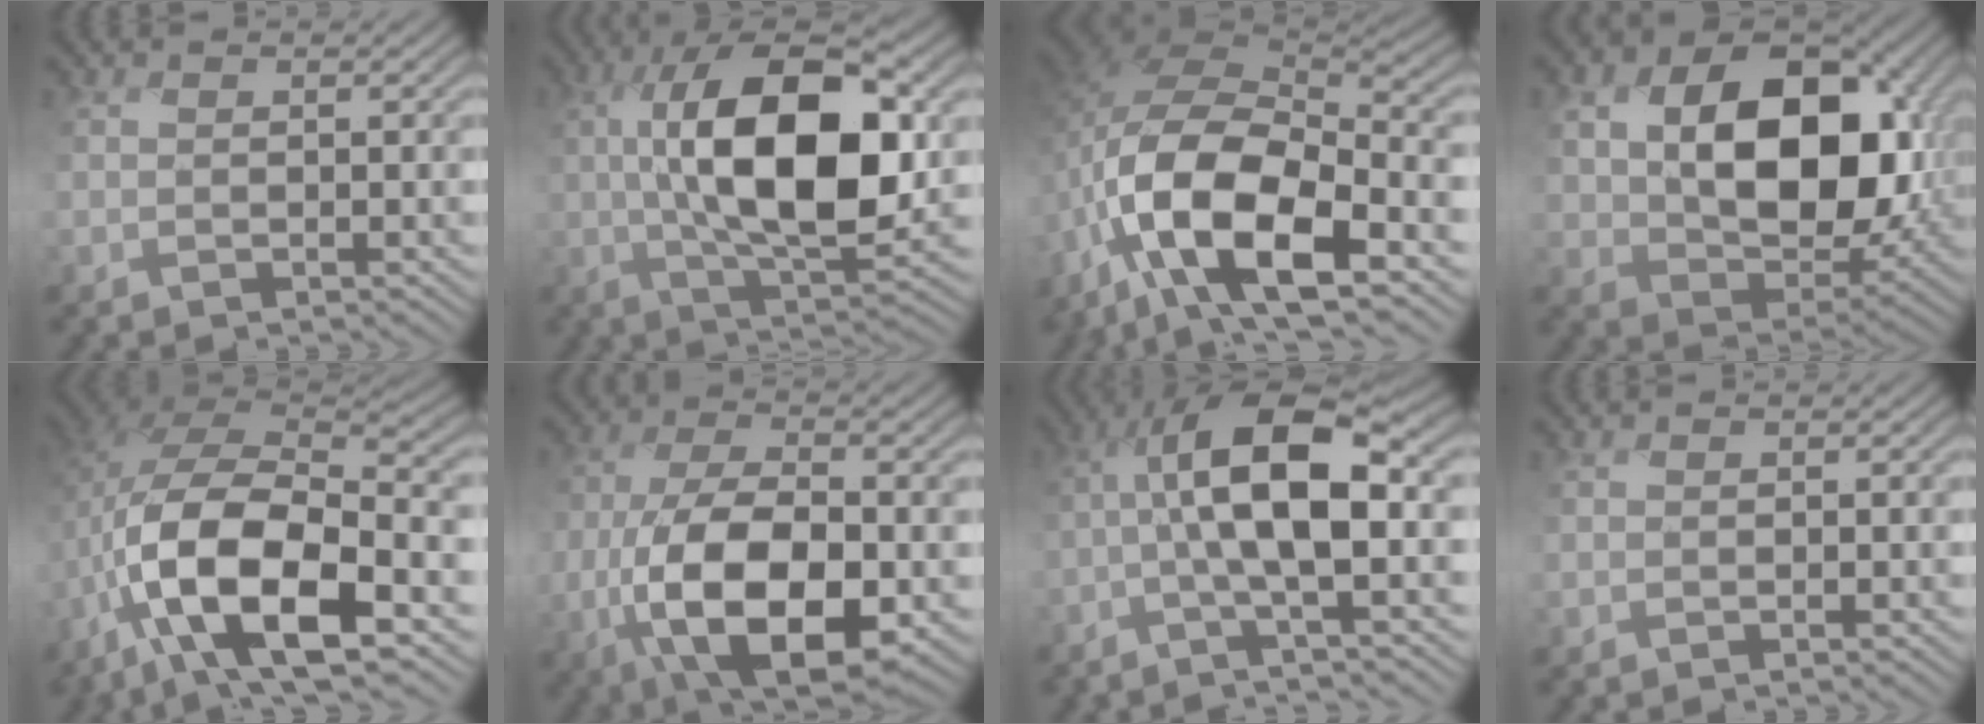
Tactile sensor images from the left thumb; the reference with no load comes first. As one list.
[{"total": 16.4, "force": [1.3, 7.3, 14.6], "torque": [-0.267, 0.012, 0.016]}, {"total": 16.5, "force": [-6.8, 8.2, 12.6], "torque": [-0.274, -0.031, -0.129]}, {"total": 16.6, "force": [2.6, 11.2, 12.0], "torque": [-0.207, -0.018, 0.063]}, {"total": 16.4, "force": [-5.4, 7.6, 13.5], "torque": [-0.272, -0.009, -0.102]}, {"total": 14.2, "force": [-3.9, 7.9, 11.1], "torque": [-0.244, -0.037, -0.066]}, {"total": 11.3, "force": [-0.8, 2.9, 10.9], "torque": [-0.177, 0.020, -0.030]}, {"total": 0.0}]